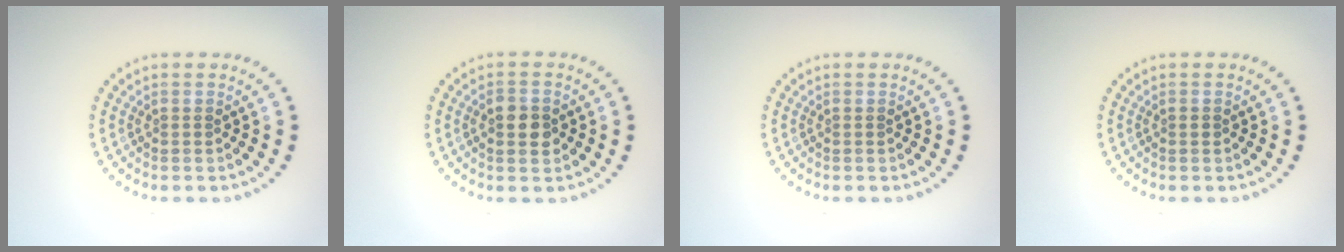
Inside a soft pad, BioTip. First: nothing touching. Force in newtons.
{"total": 2.5, "press": 2.5, "slide": 0.2}
{"total": 0.0}
{"total": 0.5, "press": 0.5, "slide": 0.0}